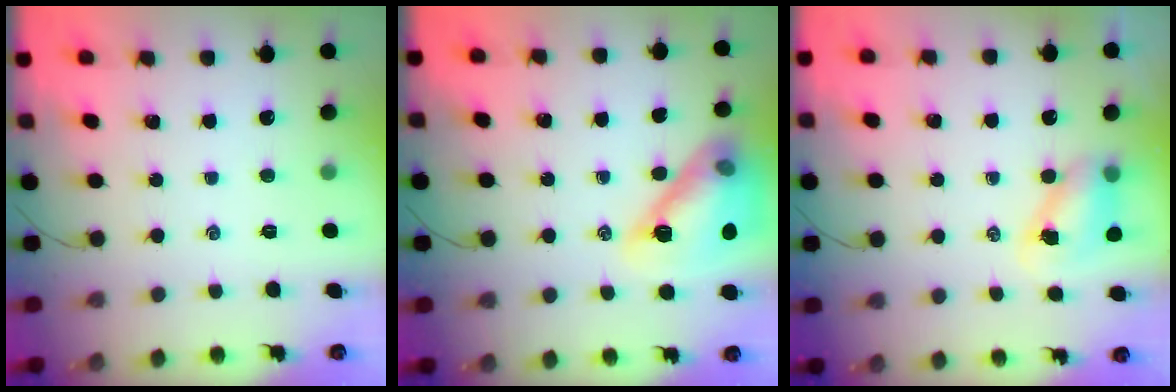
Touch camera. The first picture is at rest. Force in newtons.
{"total": 16.4, "press": 16.4, "slide": 1.2}
{"total": 6.7, "press": 6.7, "slide": 0.9}